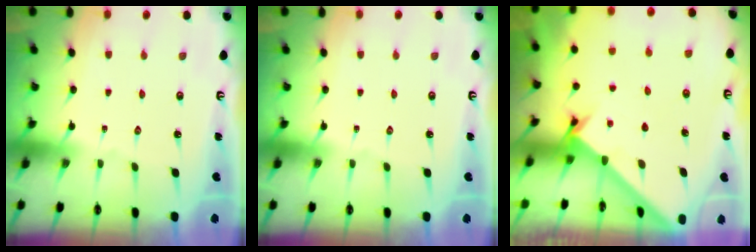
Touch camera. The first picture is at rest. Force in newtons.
{"total": 0.0}
{"total": 1.6, "press": 1.6, "slide": 0.1}